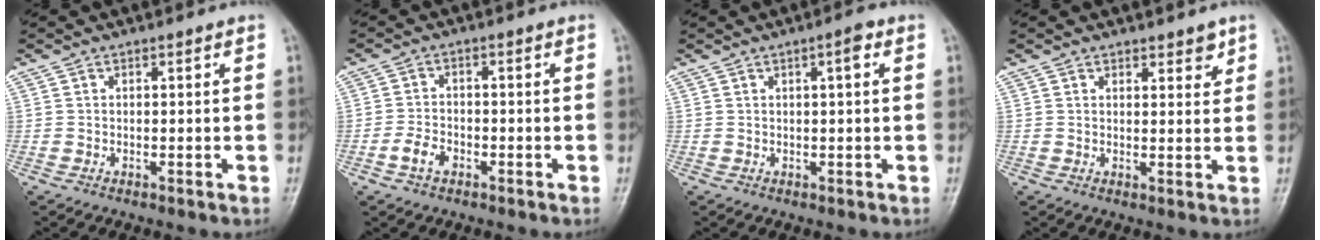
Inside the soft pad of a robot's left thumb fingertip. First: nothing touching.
{"total": 3.8, "force": [-1.9, 2.5, 2.2], "torque": [-0.036, 0.014, -0.037]}
{"total": 2.7, "force": [1.0, 0.5, 2.5], "torque": [-0.036, 0.003, 0.013]}
{"total": 3.3, "force": [2.3, 1.6, 1.8], "torque": [-0.003, -0.013, 0.031]}